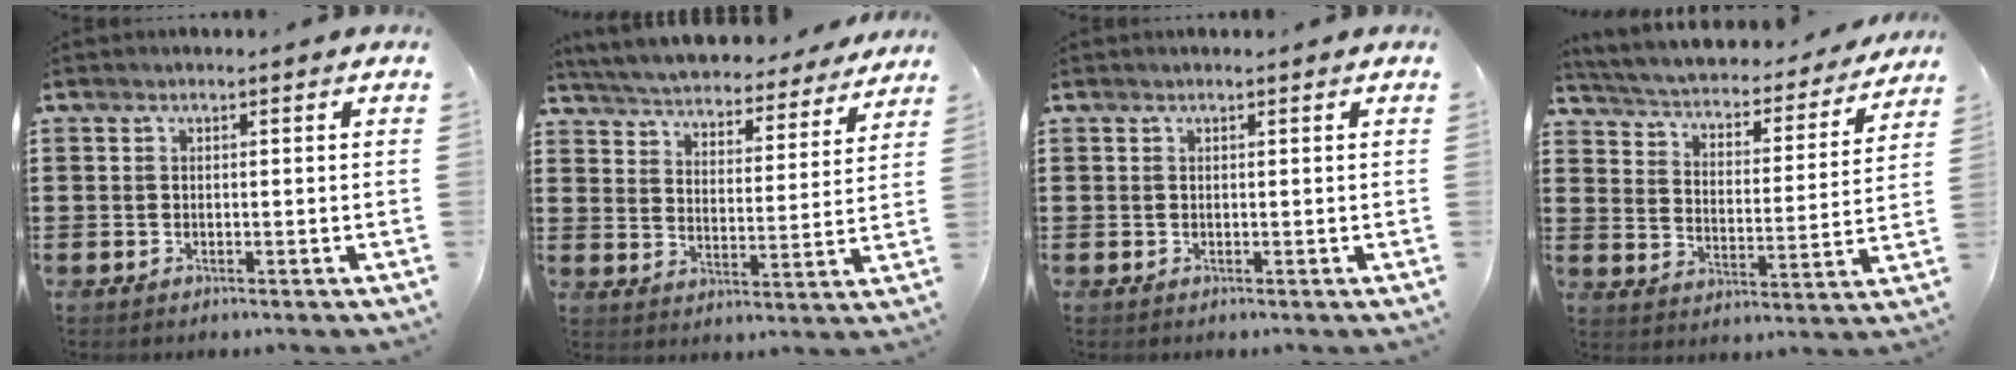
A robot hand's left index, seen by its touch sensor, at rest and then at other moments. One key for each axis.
{"total": 4.8, "fx": 4.7, "fy": -0.1, "fz": 0.2, "tx": -0.030, "ty": -0.042, "tz": 0.078}
{"total": 0.0}
{"total": 2.6, "fx": 2.4, "fy": 0.7, "fz": 0.7, "tx": -0.032, "ty": -0.026, "tz": 0.029}